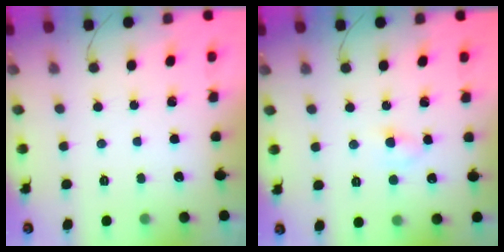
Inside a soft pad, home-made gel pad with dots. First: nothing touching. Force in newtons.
{"total": 2.7, "press": 2.4, "slide": 1.2}